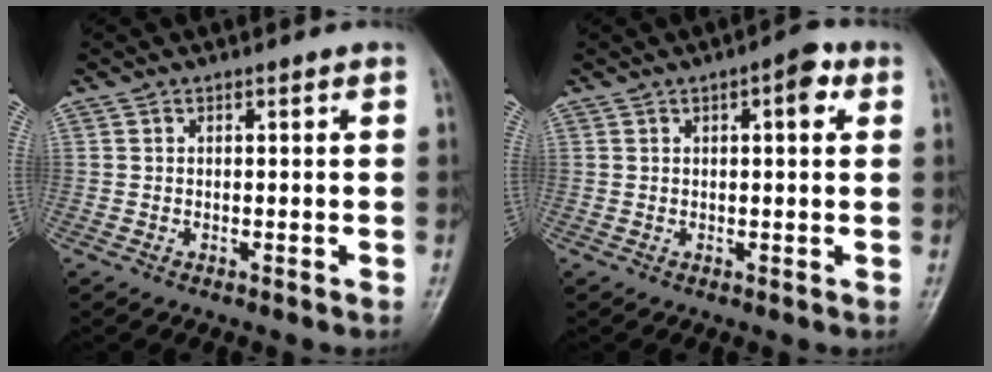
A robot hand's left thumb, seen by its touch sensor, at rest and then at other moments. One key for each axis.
{"total": 4.3, "fx": 1.6, "fy": 1.6, "fz": 3.6, "tx": -0.041, "ty": 0.003, "tz": 0.015}